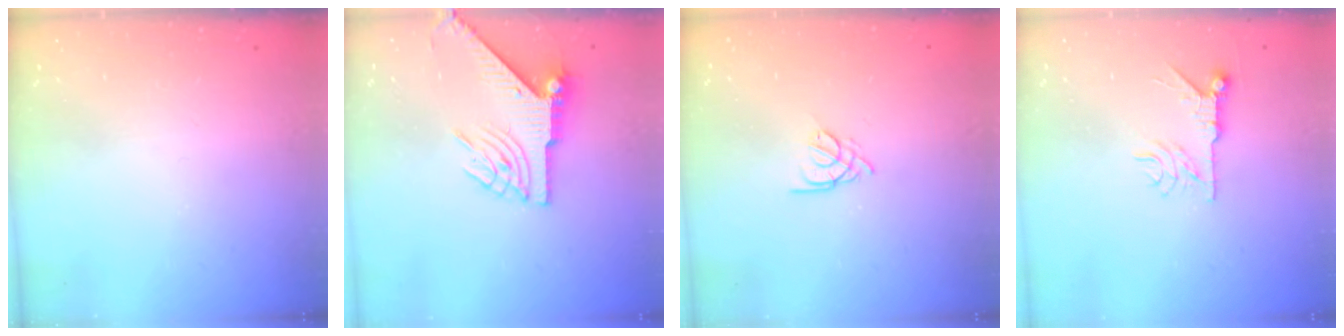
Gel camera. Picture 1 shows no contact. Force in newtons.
{"total": 8.2, "press": 8.2, "slide": 0.9}
{"total": 2.7, "press": 2.6, "slide": 0.5}
{"total": 7.3, "press": 7.3, "slide": 0.7}